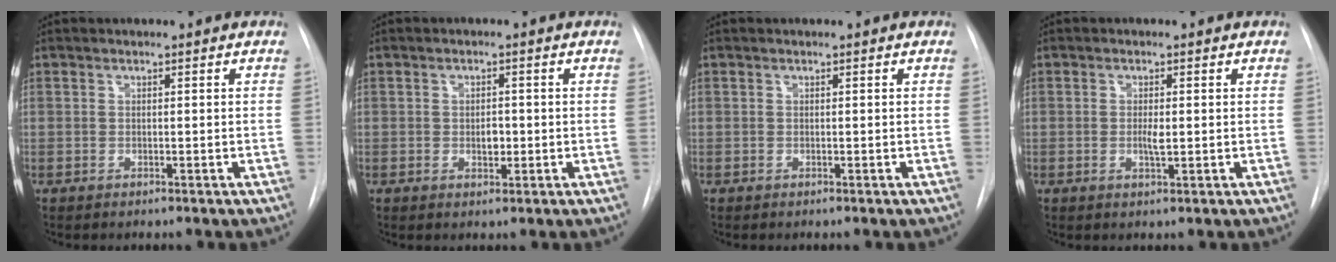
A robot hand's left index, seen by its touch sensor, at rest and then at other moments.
{"total": 2.4, "force": [-0.3, 1.4, 1.9], "torque": [-0.029, 0.001, -0.003]}
{"total": 0.0}
{"total": 2.1, "force": [-0.1, 0.5, 2.0], "torque": [-0.040, -0.002, -0.001]}